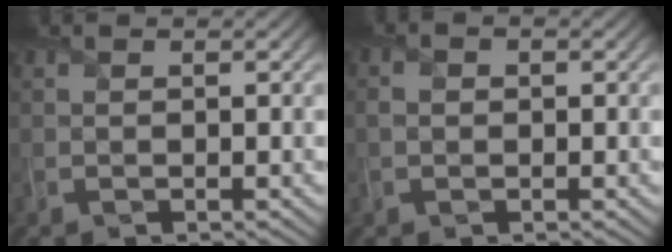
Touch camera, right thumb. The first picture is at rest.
{"total": 1.0, "force": [-0.4, 0.7, 0.5], "torque": [-0.012, -0.001, -0.009]}